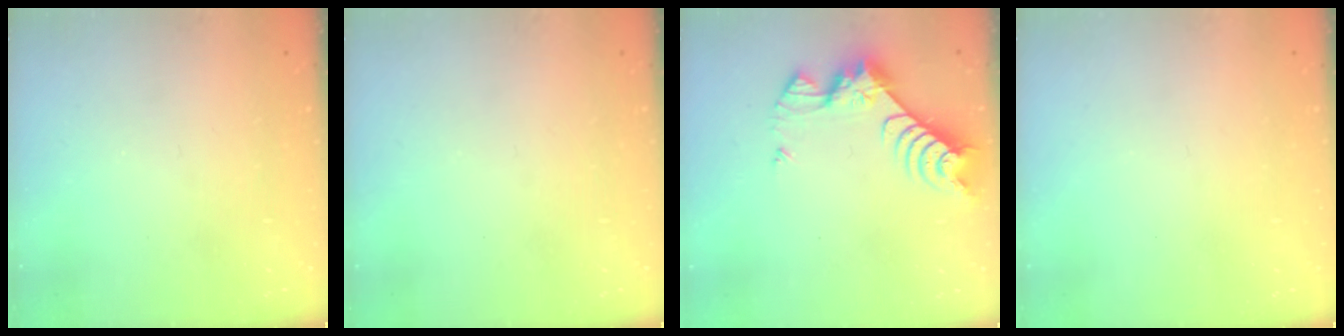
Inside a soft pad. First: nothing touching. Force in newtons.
{"total": 0.0}
{"total": 7.6, "press": 7.5, "slide": 0.7}
{"total": 0.0}